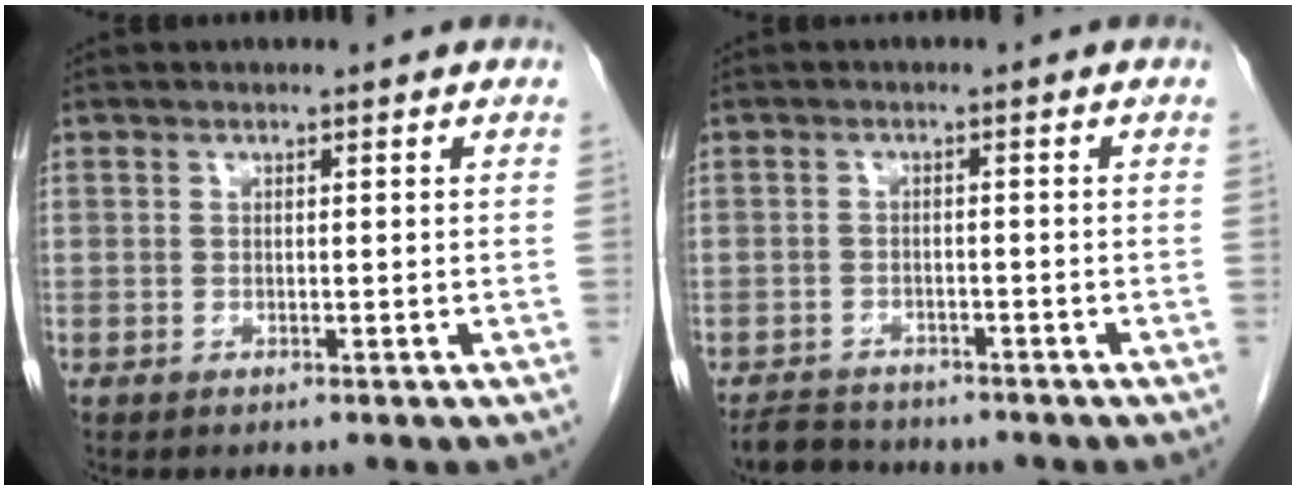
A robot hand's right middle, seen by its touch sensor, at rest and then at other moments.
{"total": 4.2, "force": [-4.0, 1.2, 0.2], "torque": [-0.007, -0.011, -0.070]}